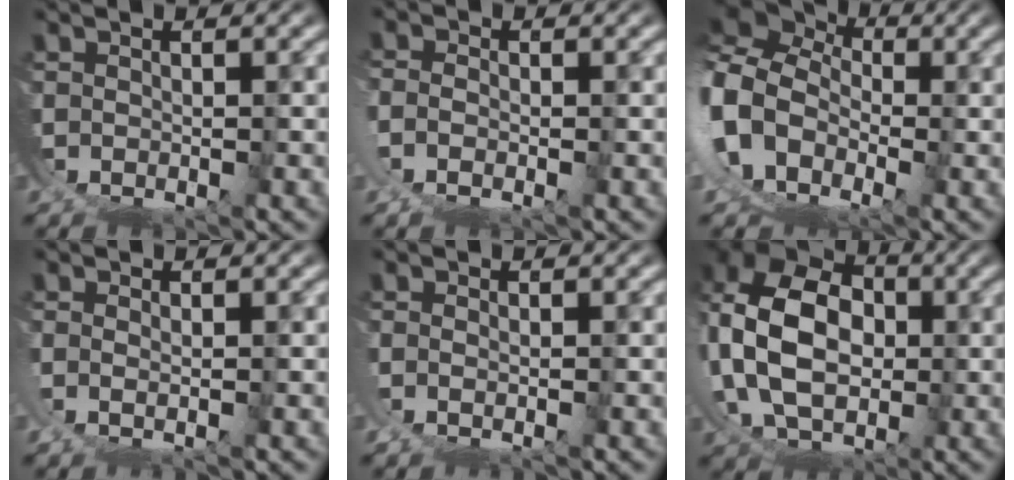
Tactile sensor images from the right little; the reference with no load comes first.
{"total": 1.3, "force": [-0.5, 0.7, 0.9], "torque": [-0.025, -0.009, -0.005]}
{"total": 13.4, "force": [1.0, 12.3, 5.4], "torque": [-0.183, -0.025, 0.004]}
{"total": 1.8, "force": [1.2, -1.3, 0.5], "torque": [-0.008, 0.001, 0.022]}
{"total": 1.1, "force": [0.7, -0.5, 0.7], "torque": [-0.013, -0.003, 0.014]}
{"total": 10.8, "force": [3.2, 8.4, 6.0], "torque": [-0.156, -0.021, 0.057]}